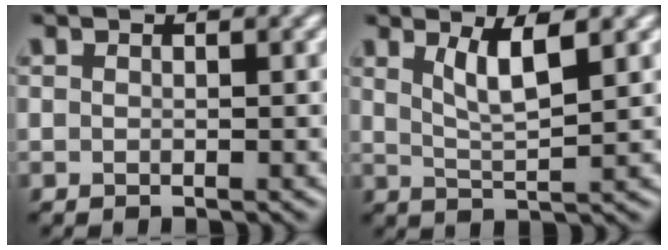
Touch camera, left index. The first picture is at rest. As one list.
[{"total": 3.6, "force": [1.8, 0.8, 3.0], "torque": [-0.056, -0.004, 0.035]}]